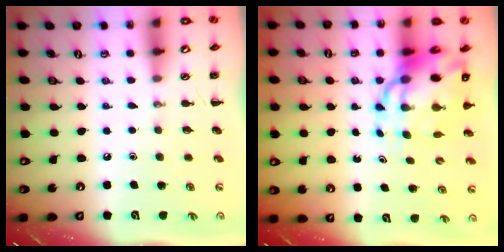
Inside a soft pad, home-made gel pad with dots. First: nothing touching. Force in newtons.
{"total": 12.7, "press": 12.3, "slide": 3.5}